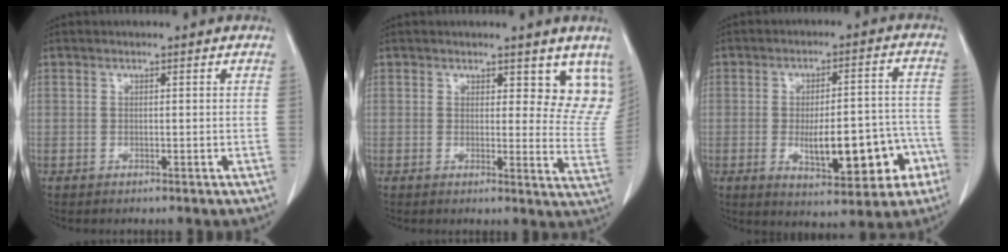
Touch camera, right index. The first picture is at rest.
{"total": 8.5, "force": [6.5, 3.8, 3.9], "torque": [-0.014, -0.031, 0.057]}
{"total": 13.7, "force": [-4.5, 4.6, 12.1], "torque": [-0.162, 0.023, -0.051]}